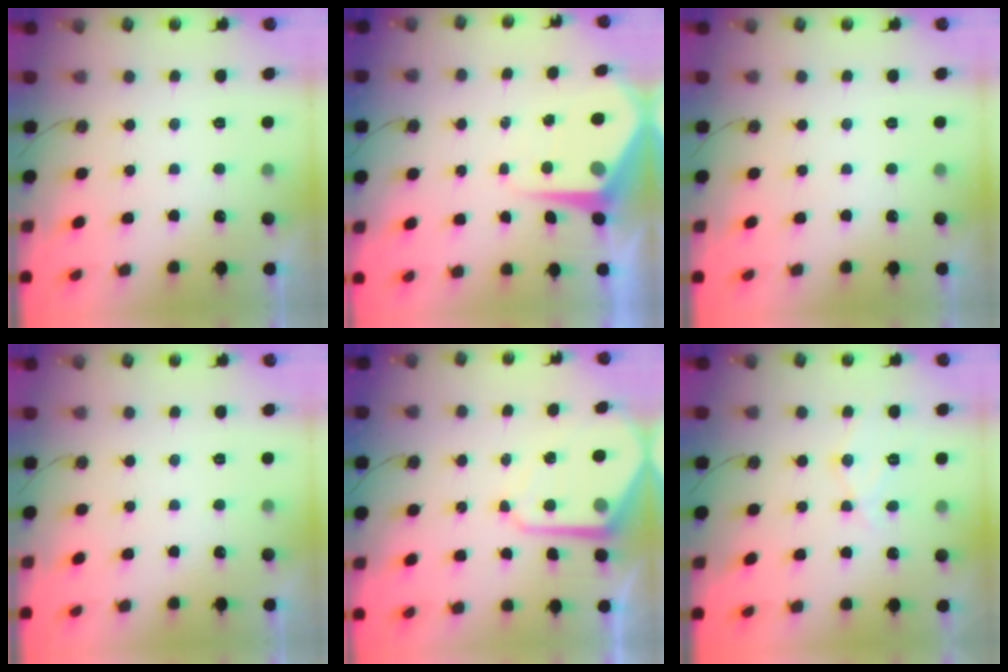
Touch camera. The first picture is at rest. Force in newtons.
{"total": 7.8, "press": 7.7, "slide": 0.7}
{"total": 1.0, "press": 0.4, "slide": 1.0}
{"total": 0.0}
{"total": 9.7, "press": 9.7, "slide": 0.7}
{"total": 10.0, "press": 10.0, "slide": 0.2}